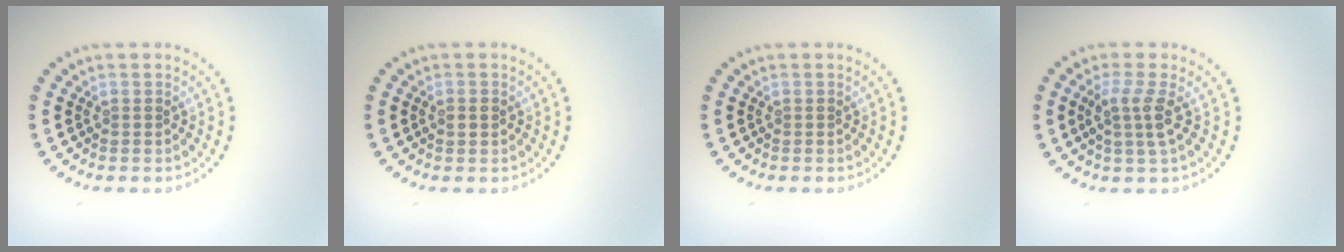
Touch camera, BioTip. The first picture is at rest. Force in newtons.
{"total": 1.5, "press": 1.5, "slide": 0.1}
{"total": 0.0}
{"total": 2.5, "press": 2.0, "slide": 1.6}